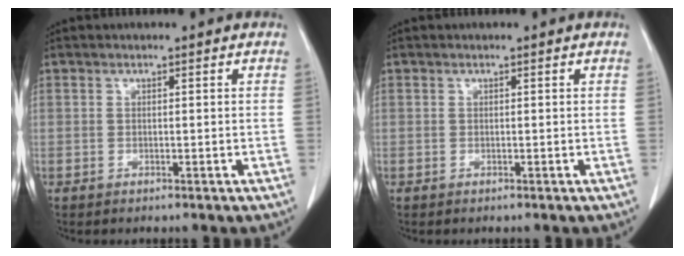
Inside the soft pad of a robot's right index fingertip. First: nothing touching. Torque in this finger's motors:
{"motor_torque": [0.06, -0.02, -0.02, 0.01]}